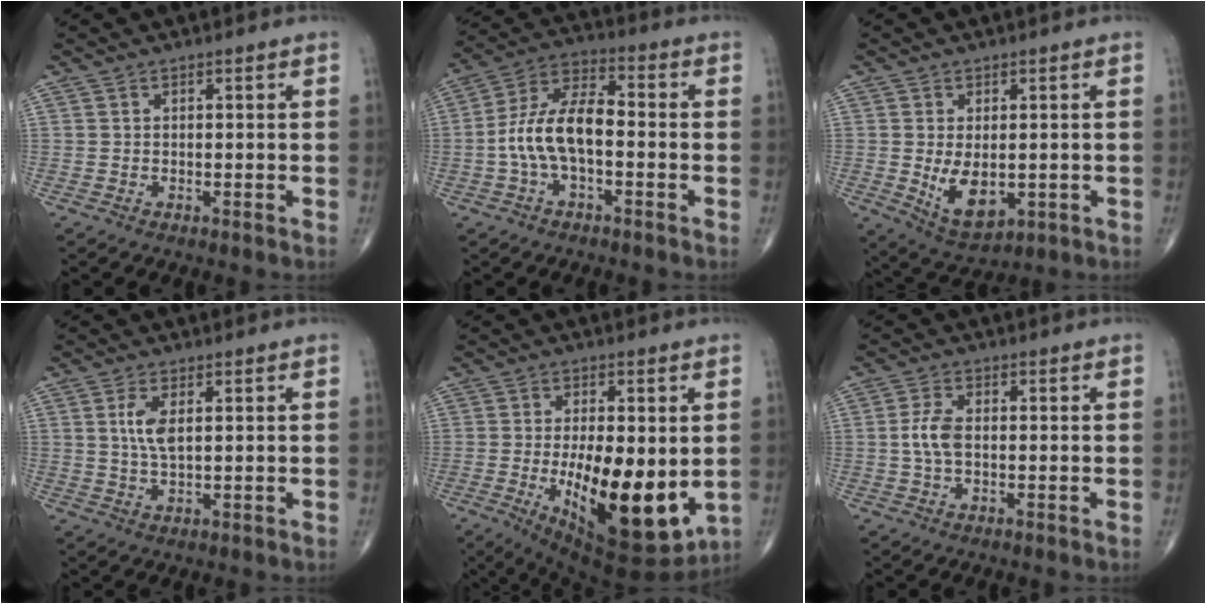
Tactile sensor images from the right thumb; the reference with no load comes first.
{"total": 11.6, "force": [-1.9, 5.7, 10.0], "torque": [-0.198, 0.044, -0.043]}
{"total": 8.4, "force": [-1.0, 4.9, 6.8], "torque": [-0.103, -0.016, 0.001]}
{"total": 4.7, "force": [1.2, 1.8, 4.1], "torque": [-0.090, -0.005, 0.026]}
{"total": 20.2, "force": [-4.1, 8.1, 18.0], "torque": [-0.238, -0.032, -0.033]}
{"total": 4.5, "force": [-0.2, 2.4, 3.9], "torque": [-0.090, 0.006, -0.007]}